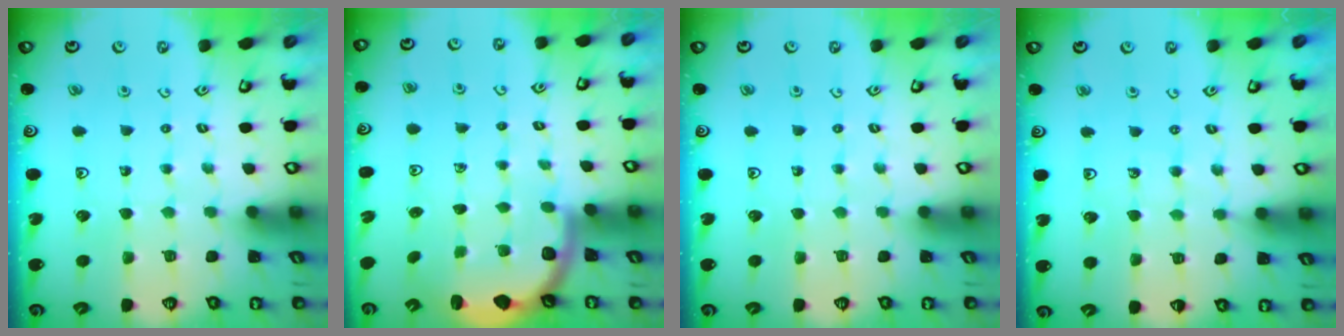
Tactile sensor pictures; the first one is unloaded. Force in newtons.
{"total": 2.5, "press": 2.4, "slide": 0.7}
{"total": 0.0}
{"total": 4.5, "press": 4.3, "slide": 1.4}